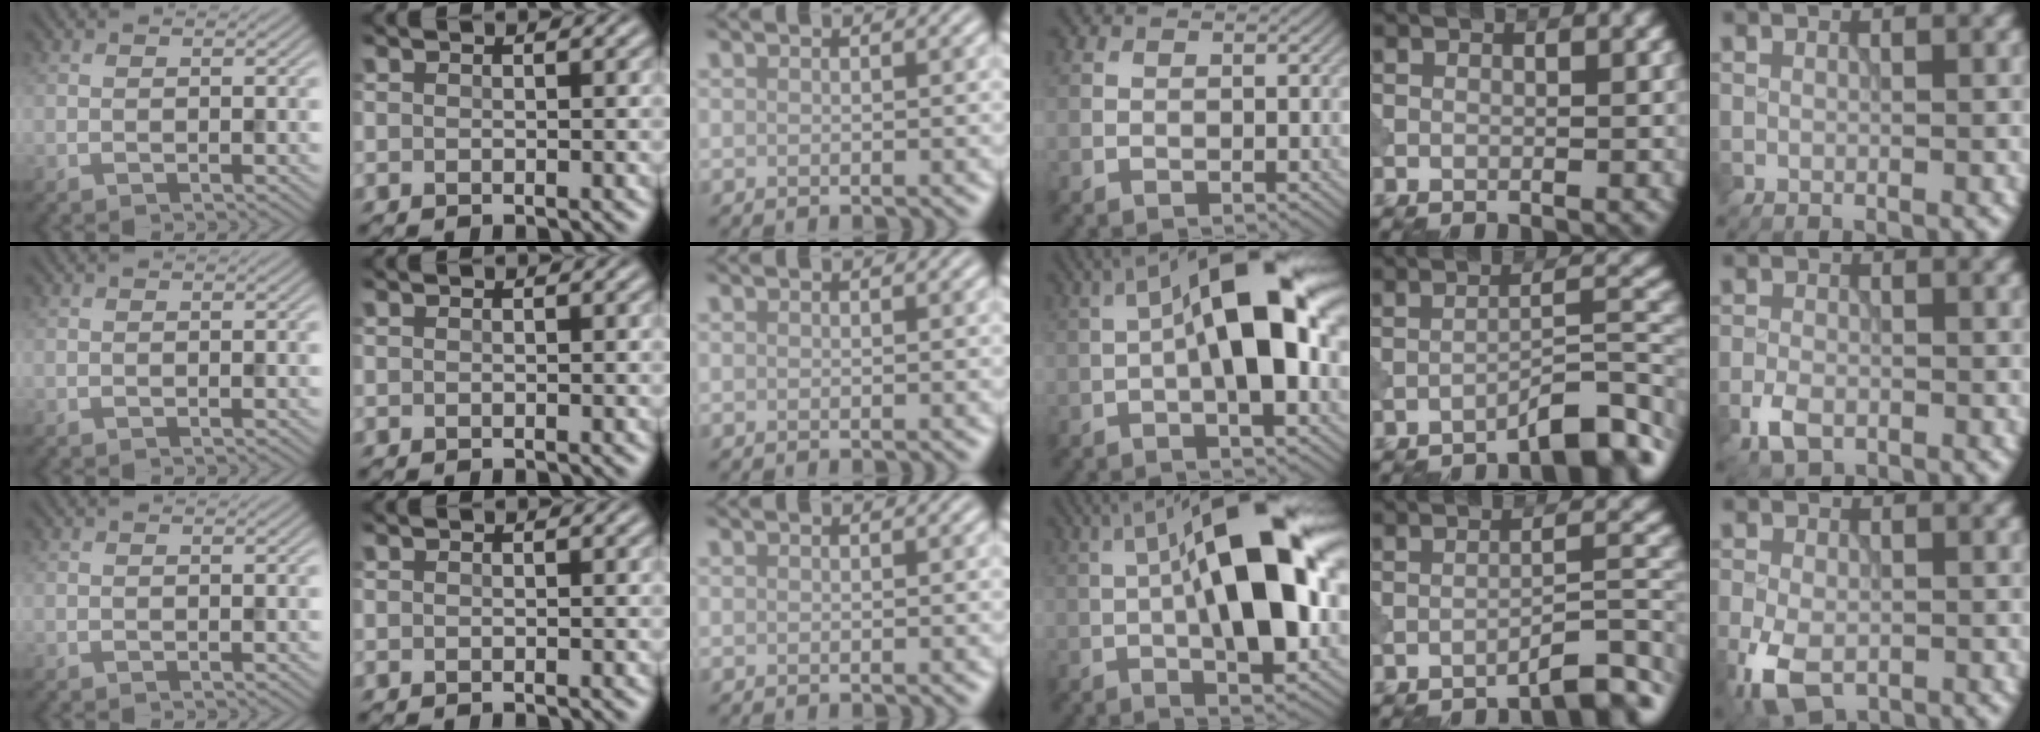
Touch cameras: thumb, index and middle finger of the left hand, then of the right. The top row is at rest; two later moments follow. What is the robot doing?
{"motion": "shake", "object": "bell"}